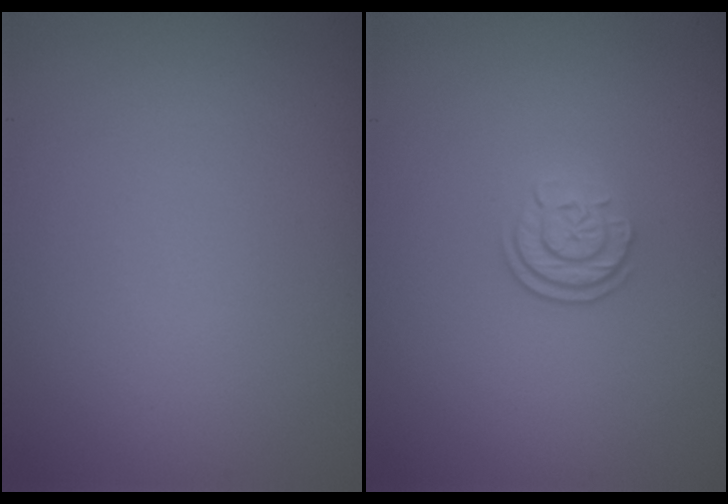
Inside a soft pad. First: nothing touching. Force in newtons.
{"total": 2.1, "press": 1.7, "slide": 1.3}